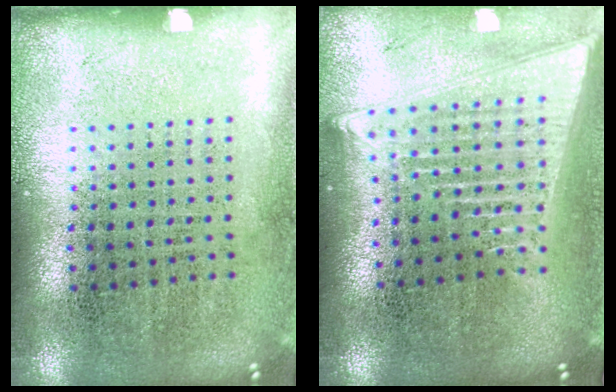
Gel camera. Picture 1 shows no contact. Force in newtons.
{"total": 2.1, "press": 1.8, "slide": 1.1}